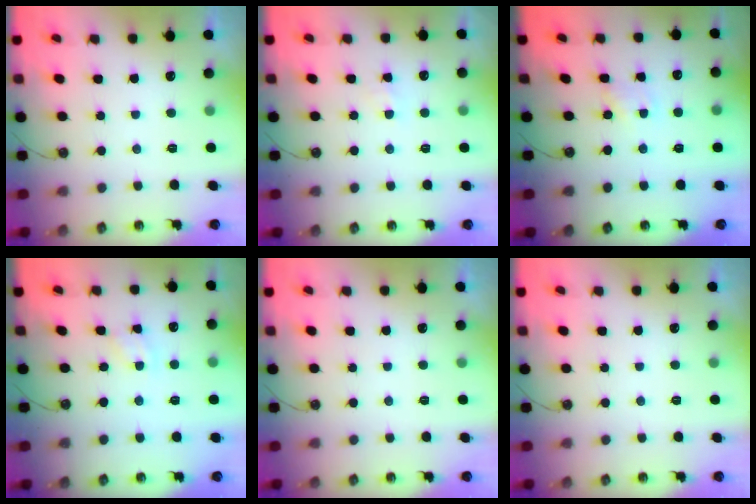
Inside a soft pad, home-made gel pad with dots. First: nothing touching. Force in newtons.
{"total": 4.9, "press": 4.8, "slide": 0.7}
{"total": 2.7, "press": 2.7, "slide": 0.4}
{"total": 2.0, "press": 2.0, "slide": 0.3}
{"total": 0.0}
{"total": 0.0}